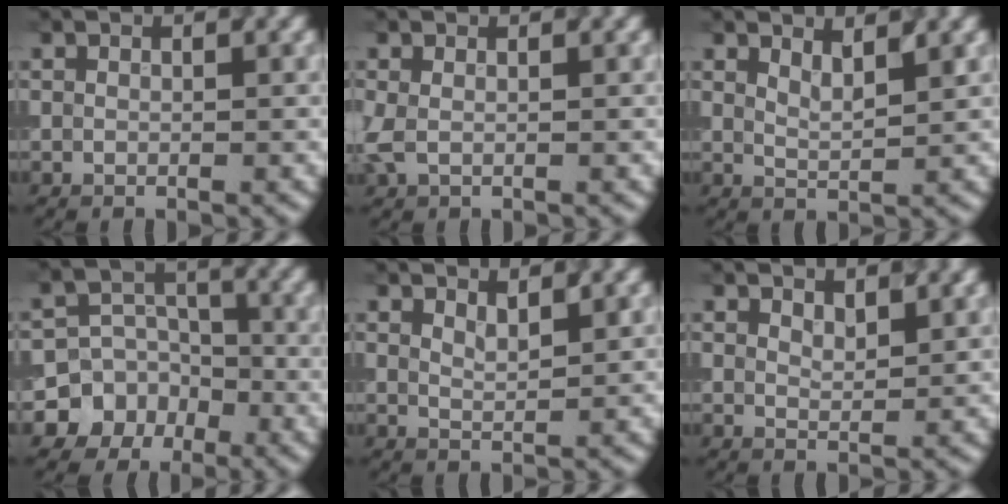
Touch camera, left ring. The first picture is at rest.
{"total": 1.3, "force": [0.1, 0.7, 1.1], "torque": [-0.026, 0.002, 0.000]}
{"total": 2.1, "force": [1.6, 0.5, 1.3], "torque": [-0.016, -0.002, 0.027]}
{"total": 8.6, "force": [-4.1, 7.6, 1.0], "torque": [-0.005, -0.004, -0.086]}
{"total": 1.5, "force": [1.3, 0.3, 0.8], "torque": [-0.013, 0.000, 0.023]}
{"total": 1.6, "force": [1.4, 0.5, 0.7], "torque": [-0.012, 0.000, 0.027]}